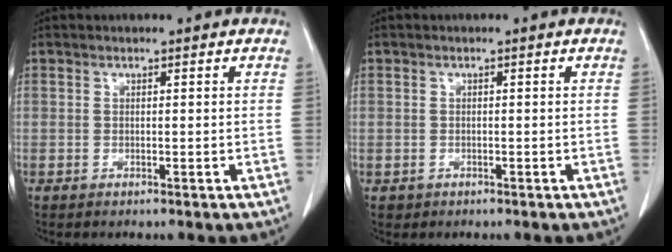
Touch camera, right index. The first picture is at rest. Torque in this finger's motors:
{"motor_torque": [-0.30, 0.08, -0.85, -0.21]}